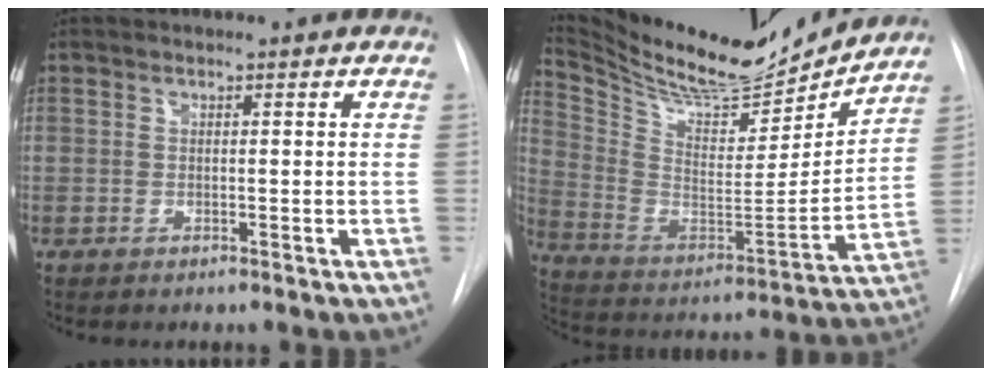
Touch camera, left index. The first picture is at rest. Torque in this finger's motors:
{"motor_torque": [0.92, -1.22, 0.09, 0.03]}